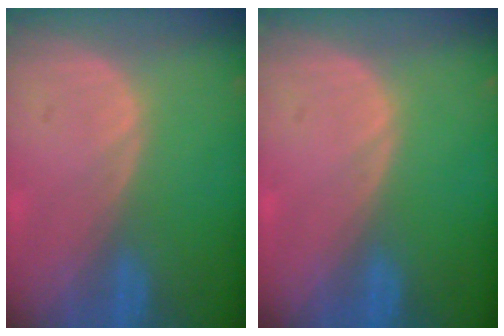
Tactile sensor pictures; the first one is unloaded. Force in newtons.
{"total": 0.0}